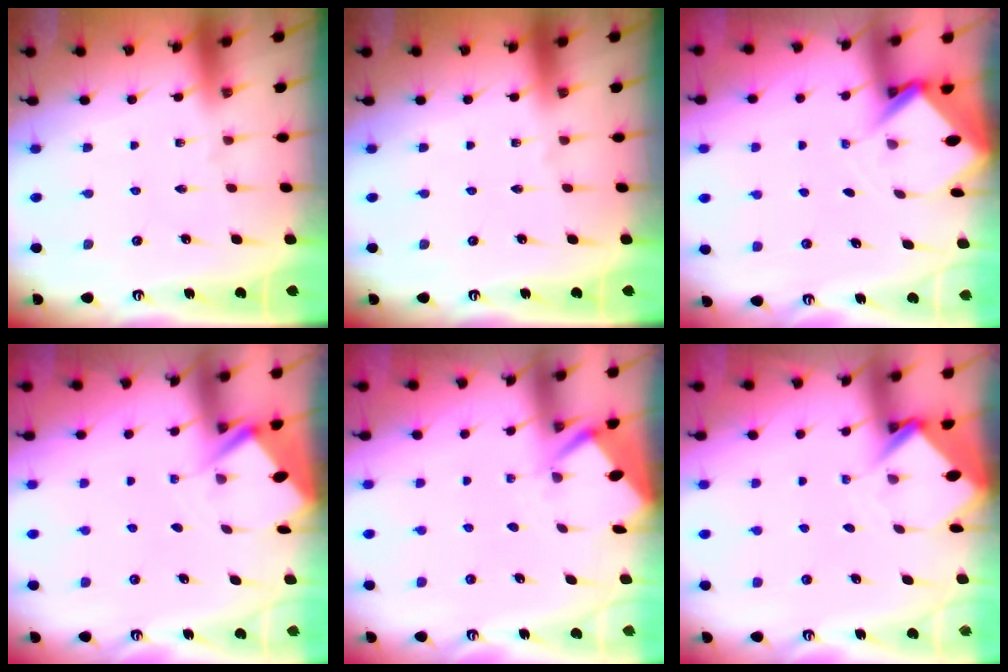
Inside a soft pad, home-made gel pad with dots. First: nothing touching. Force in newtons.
{"total": 0.0}
{"total": 3.7, "press": 3.7, "slide": 0.2}
{"total": 2.8, "press": 2.8, "slide": 0.4}
{"total": 2.7, "press": 2.7, "slide": 0.4}
{"total": 3.5, "press": 3.5, "slide": 0.3}